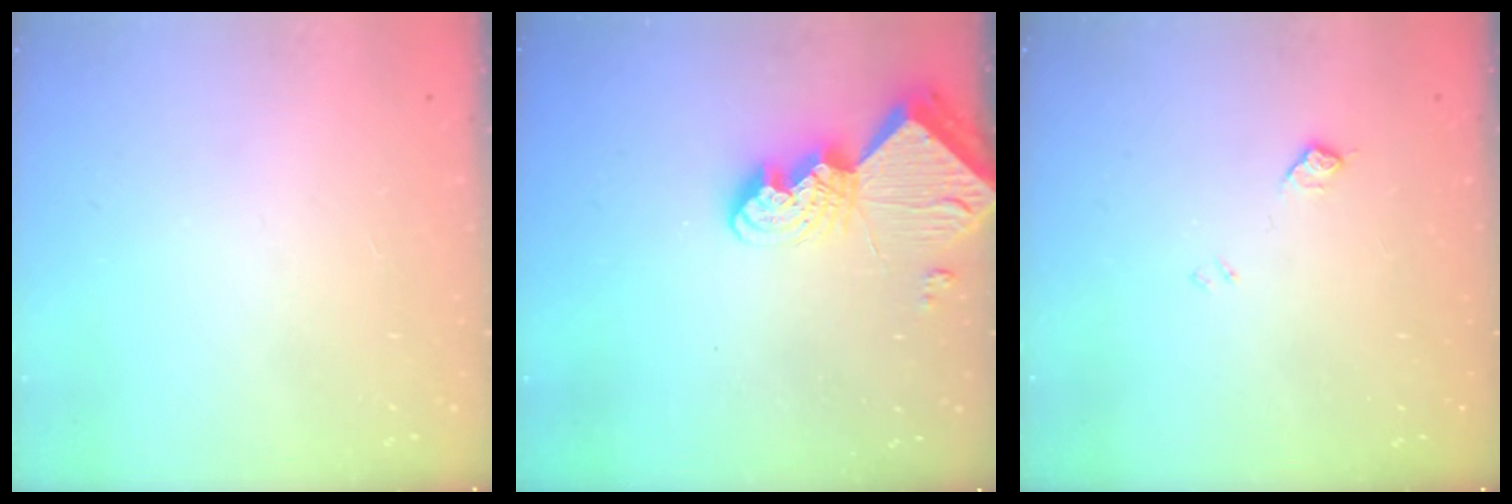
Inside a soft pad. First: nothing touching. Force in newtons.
{"total": 10.7, "press": 10.7, "slide": 0.7}
{"total": 6.3, "press": 6.3, "slide": 0.7}